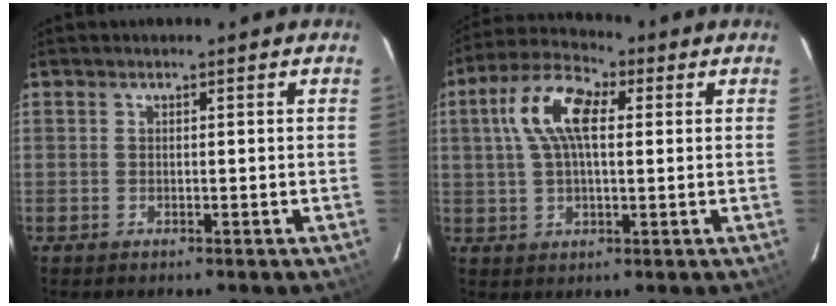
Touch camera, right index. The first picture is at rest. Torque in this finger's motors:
{"motor_torque": [0.68, -0.11, 0.76, 0.16]}